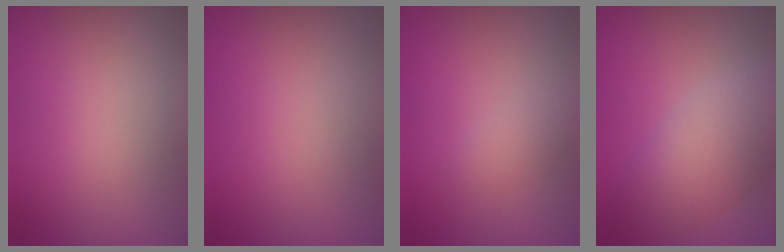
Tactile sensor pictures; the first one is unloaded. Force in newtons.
{"total": 0.0}
{"total": 1.3, "press": 1.3, "slide": 0.0}
{"total": 5.7, "press": 5.7, "slide": 0.4}